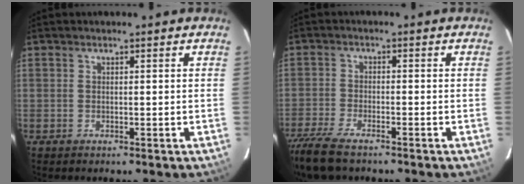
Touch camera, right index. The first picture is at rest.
{"total": 10.8, "force": [-8.7, 2.7, 5.9], "torque": [-0.149, -0.039, -0.165]}